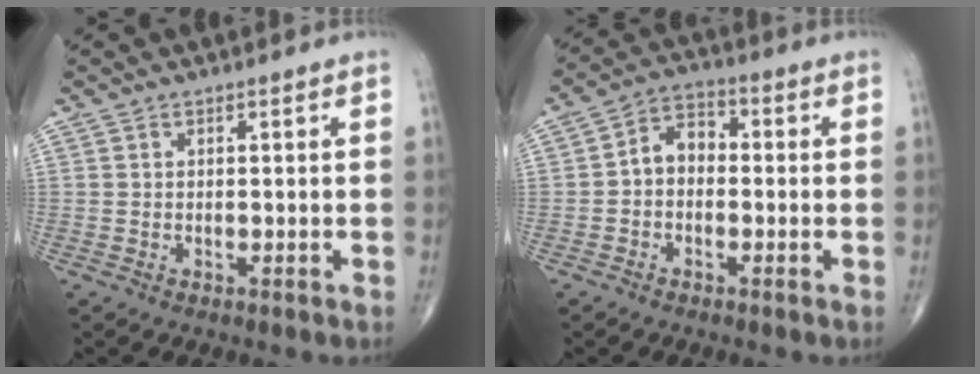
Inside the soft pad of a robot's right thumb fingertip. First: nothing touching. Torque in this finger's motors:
{"motor_torque": [0.07, 0.07, 0.18, -0.08, 0.10]}